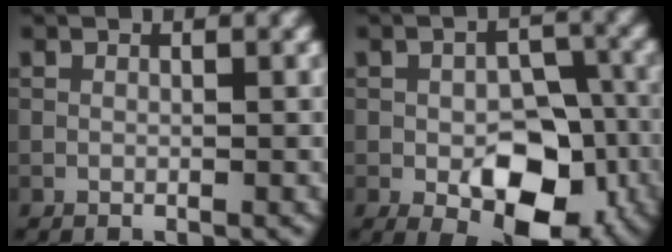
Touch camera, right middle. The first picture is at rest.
{"total": 8.9, "force": [-2.8, 5.1, 6.8], "torque": [-0.103, -0.013, -0.035]}